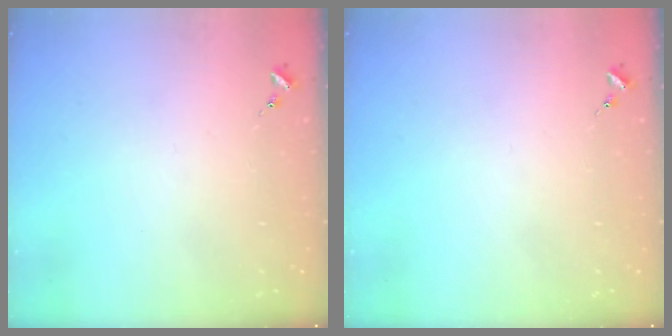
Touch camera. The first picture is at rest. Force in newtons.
{"total": 0.0}